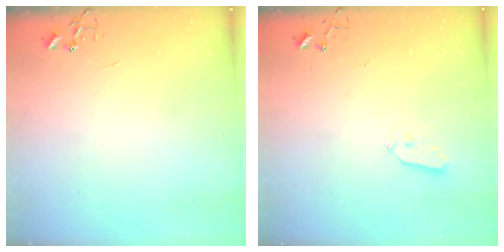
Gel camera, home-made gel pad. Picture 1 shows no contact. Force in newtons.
{"total": 4.3, "press": 4.3, "slide": 0.3}